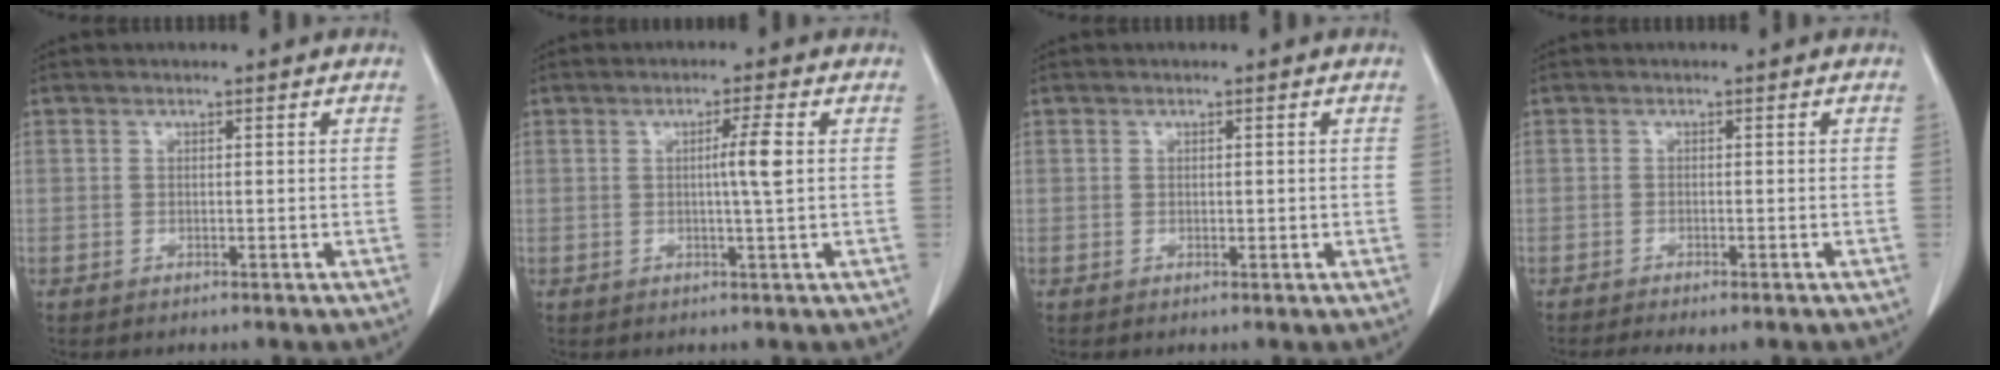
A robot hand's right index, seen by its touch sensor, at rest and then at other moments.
{"total": 3.5, "force": [0.4, -0.6, 3.5], "torque": [-0.059, -0.001, 0.008]}
{"total": 0.6, "force": [0.1, 0.4, 0.3], "torque": [-0.002, 0.002, 0.004]}
{"total": 4.5, "force": [-3.5, 1.0, 2.6], "torque": [-0.036, -0.011, -0.049]}